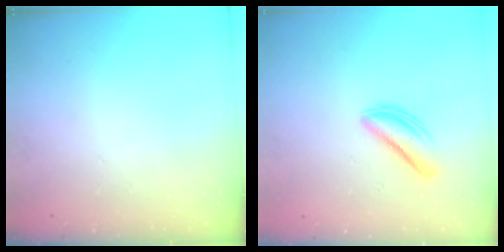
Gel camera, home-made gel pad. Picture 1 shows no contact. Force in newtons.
{"total": 5.3, "press": 5.3, "slide": 0.5}